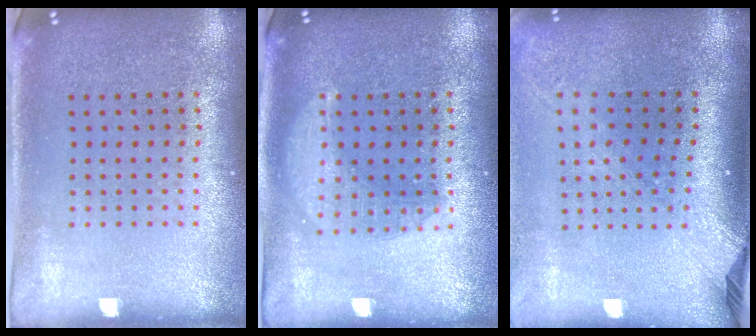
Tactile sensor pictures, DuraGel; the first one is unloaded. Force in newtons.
{"total": 2.6, "press": 2.6, "slide": 0.4}
{"total": 2.3, "press": 1.7, "slide": 1.5}